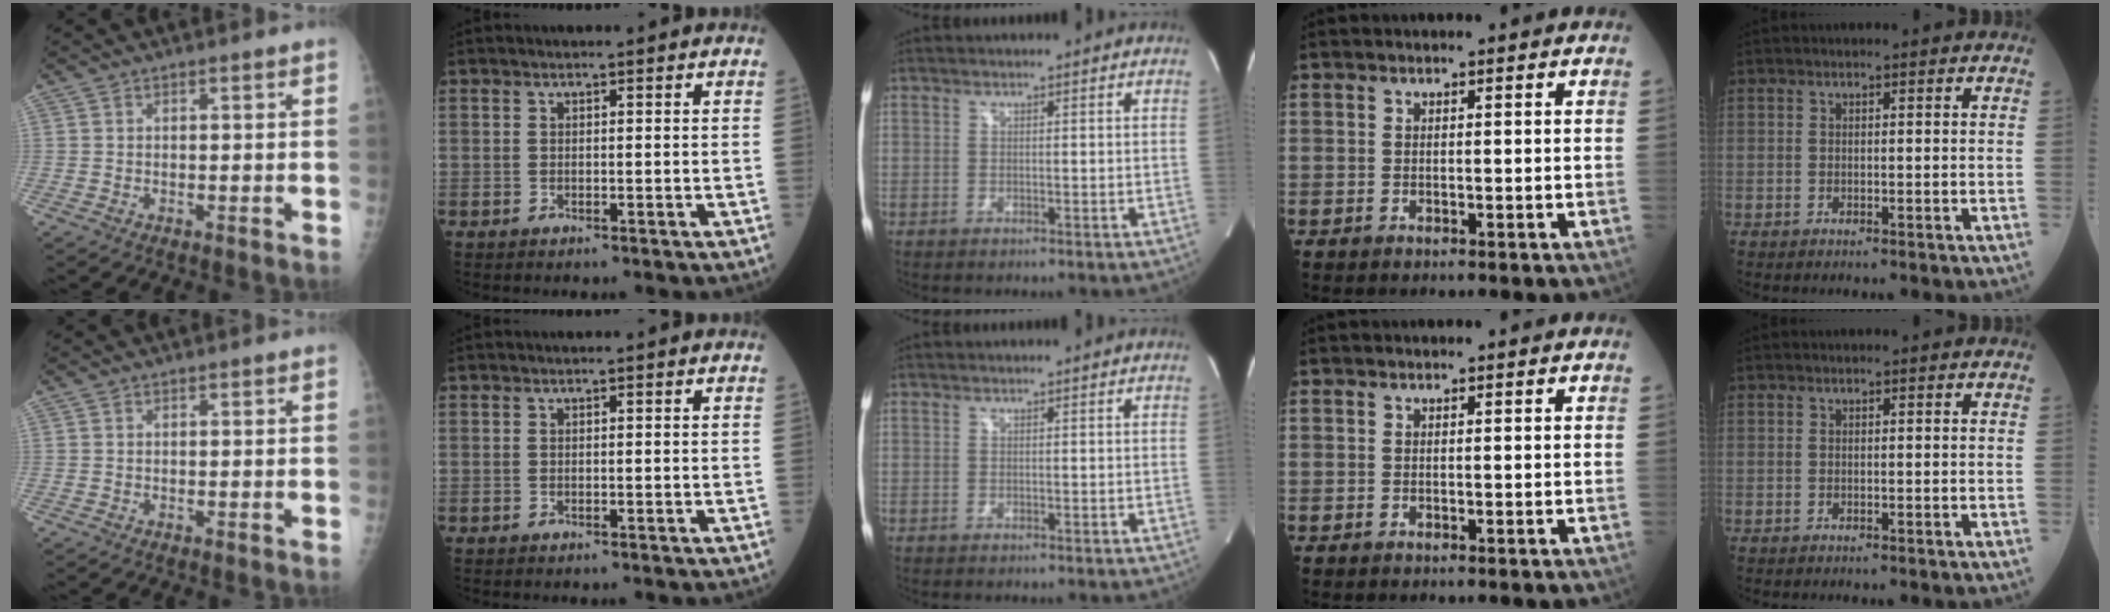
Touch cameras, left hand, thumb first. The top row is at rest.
{}